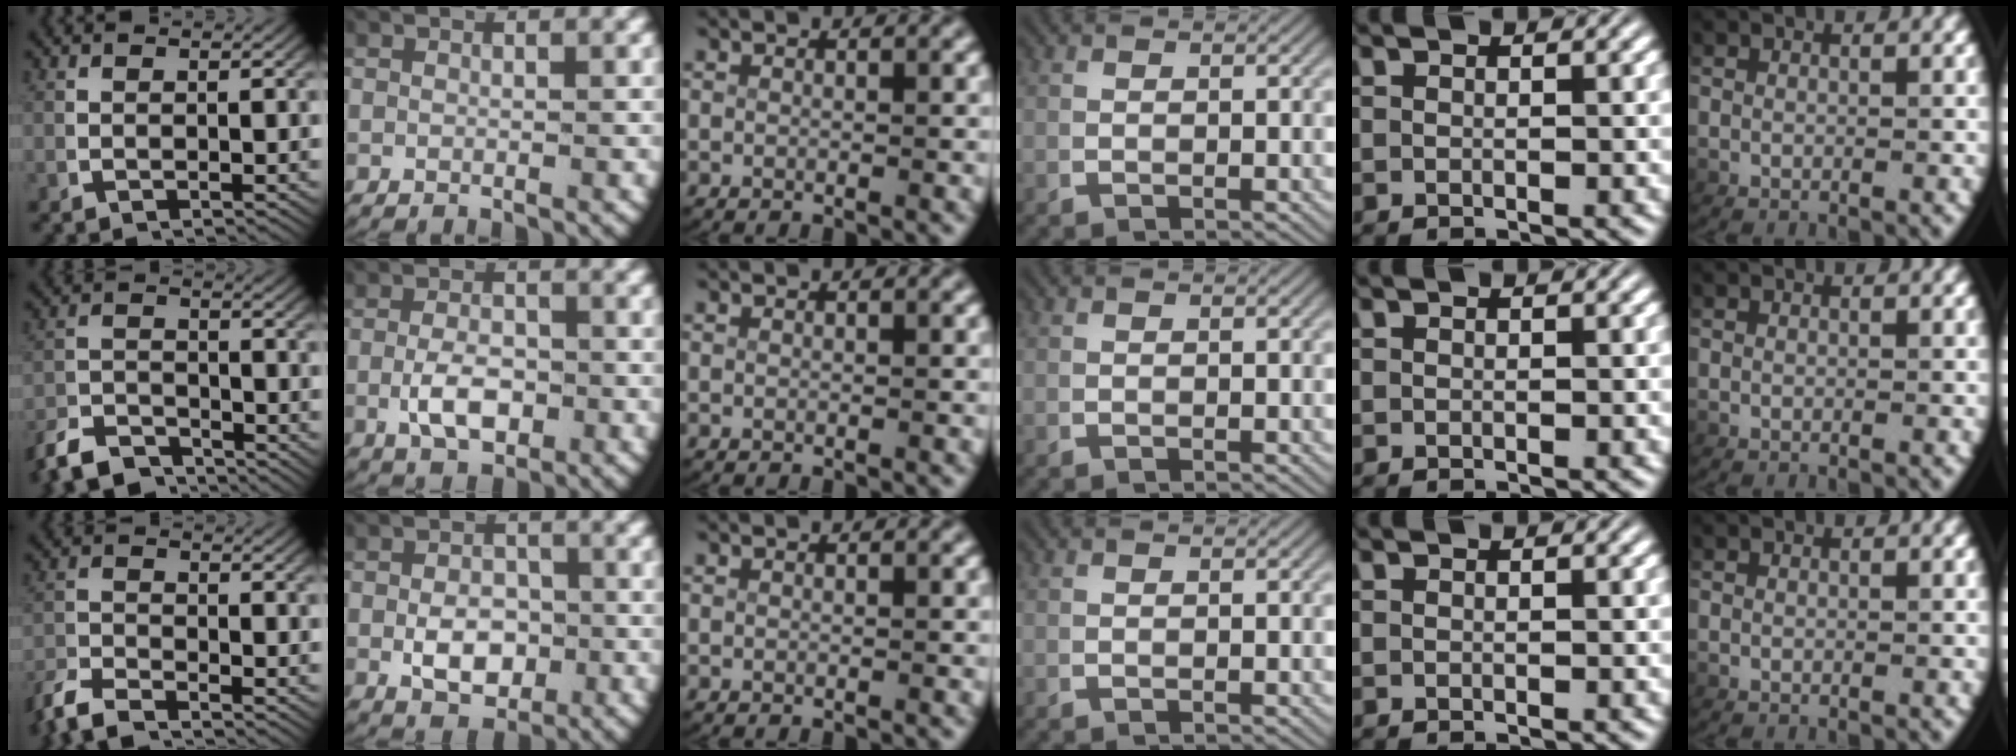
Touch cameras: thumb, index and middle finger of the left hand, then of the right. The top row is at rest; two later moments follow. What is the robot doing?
{"motion": "lift_and_place", "object": "card"}